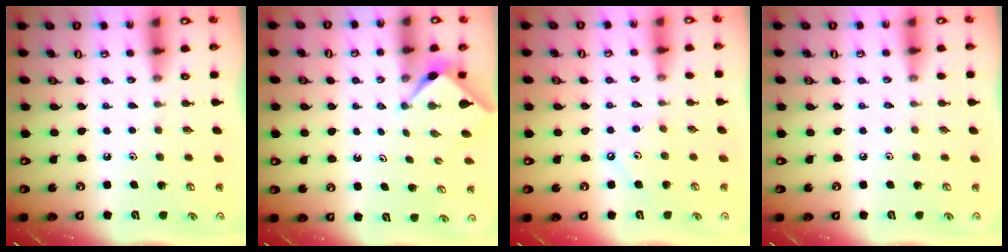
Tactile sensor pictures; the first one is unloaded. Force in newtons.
{"total": 2.5, "press": 2.5, "slide": 0.3}
{"total": 1.9, "press": 1.9, "slide": 0.4}
{"total": 2.1, "press": 2.1, "slide": 0.4}